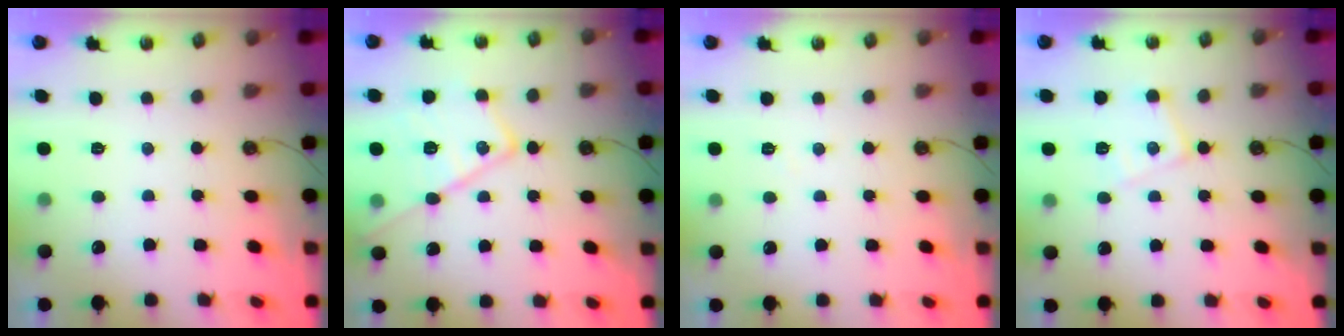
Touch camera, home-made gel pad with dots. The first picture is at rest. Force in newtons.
{"total": 17.6, "press": 17.5, "slide": 1.5}
{"total": 3.0, "press": 3.0, "slide": 0.5}
{"total": 10.0, "press": 10.0, "slide": 0.7}